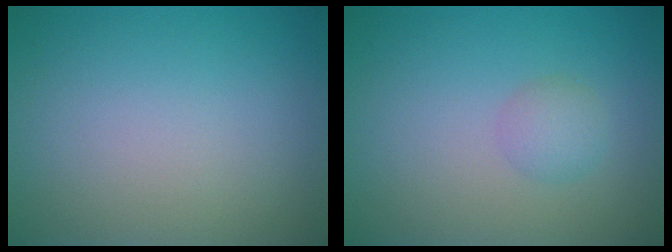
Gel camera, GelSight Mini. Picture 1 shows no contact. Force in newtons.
{"total": 1.6, "press": 1.6, "slide": 0.0}